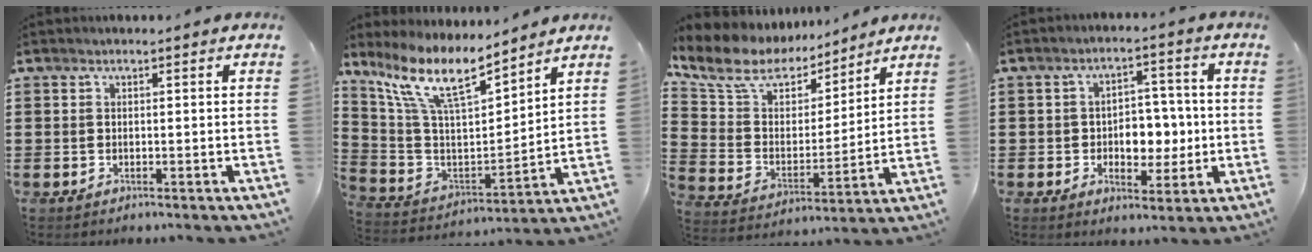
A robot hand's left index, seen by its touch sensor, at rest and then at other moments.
{"total": 11.3, "force": [8.4, 2.5, 7.1], "torque": [-0.167, -0.039, 0.146]}
{"total": 10.1, "force": [8.5, 4.3, 3.4], "torque": [-0.112, -0.042, 0.151]}
{"total": 5.9, "force": [-0.5, 4.5, 3.8], "torque": [-0.058, 0.004, -0.015]}